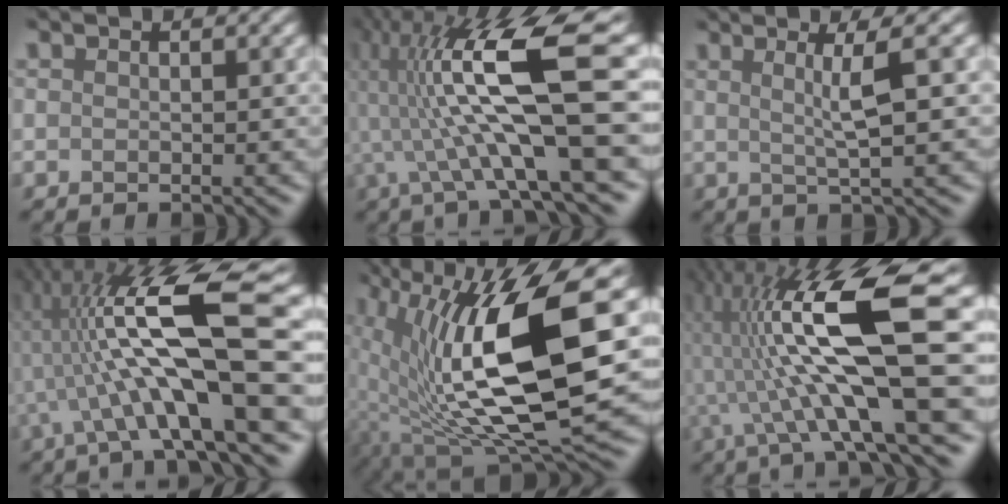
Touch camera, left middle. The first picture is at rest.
{"total": 12.8, "force": [1.2, 2.1, 12.6], "torque": [-0.248, 0.015, 0.039]}
{"total": 3.2, "force": [0.8, -0.3, 3.1], "torque": [-0.062, 0.001, 0.024]}
{"total": 13.4, "force": [0.3, 2.9, 13.1], "torque": [-0.239, 0.018, 0.010]}
{"total": 13.1, "force": [1.2, 4.2, 12.4], "torque": [-0.239, -0.023, 0.036]}
{"total": 13.2, "force": [1.1, 3.2, 12.8], "torque": [-0.248, 0.007, 0.024]}